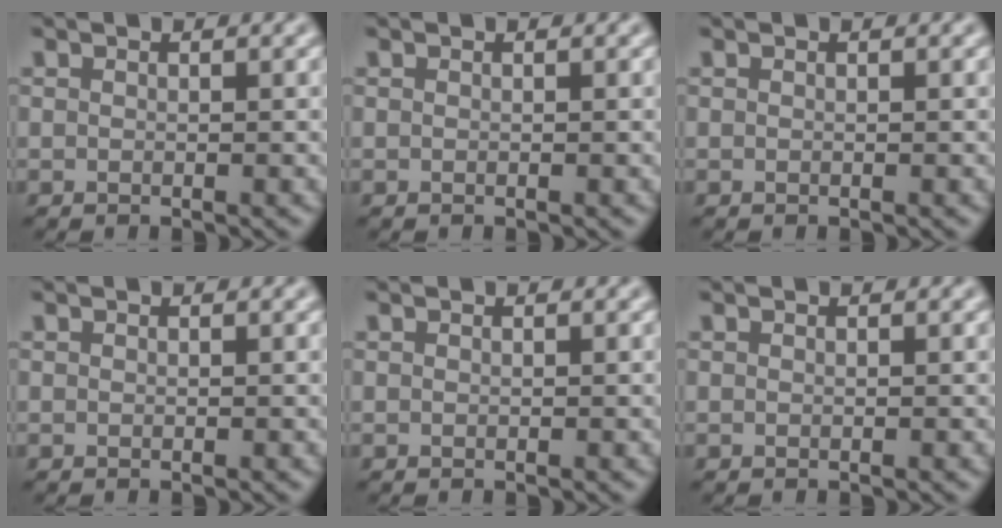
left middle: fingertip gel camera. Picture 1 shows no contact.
{"total": 0.0}
{"total": 0.0}
{"total": 0.0}
{"total": 0.0}
{"total": 0.0}